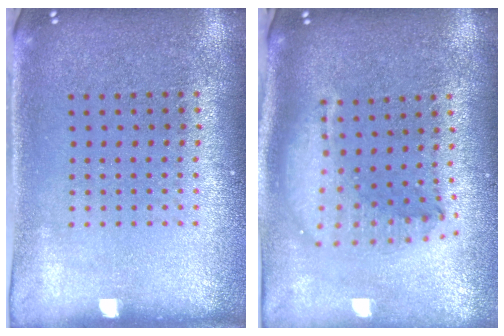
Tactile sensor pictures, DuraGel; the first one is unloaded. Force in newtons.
{"total": 2.2, "press": 1.7, "slide": 1.4}